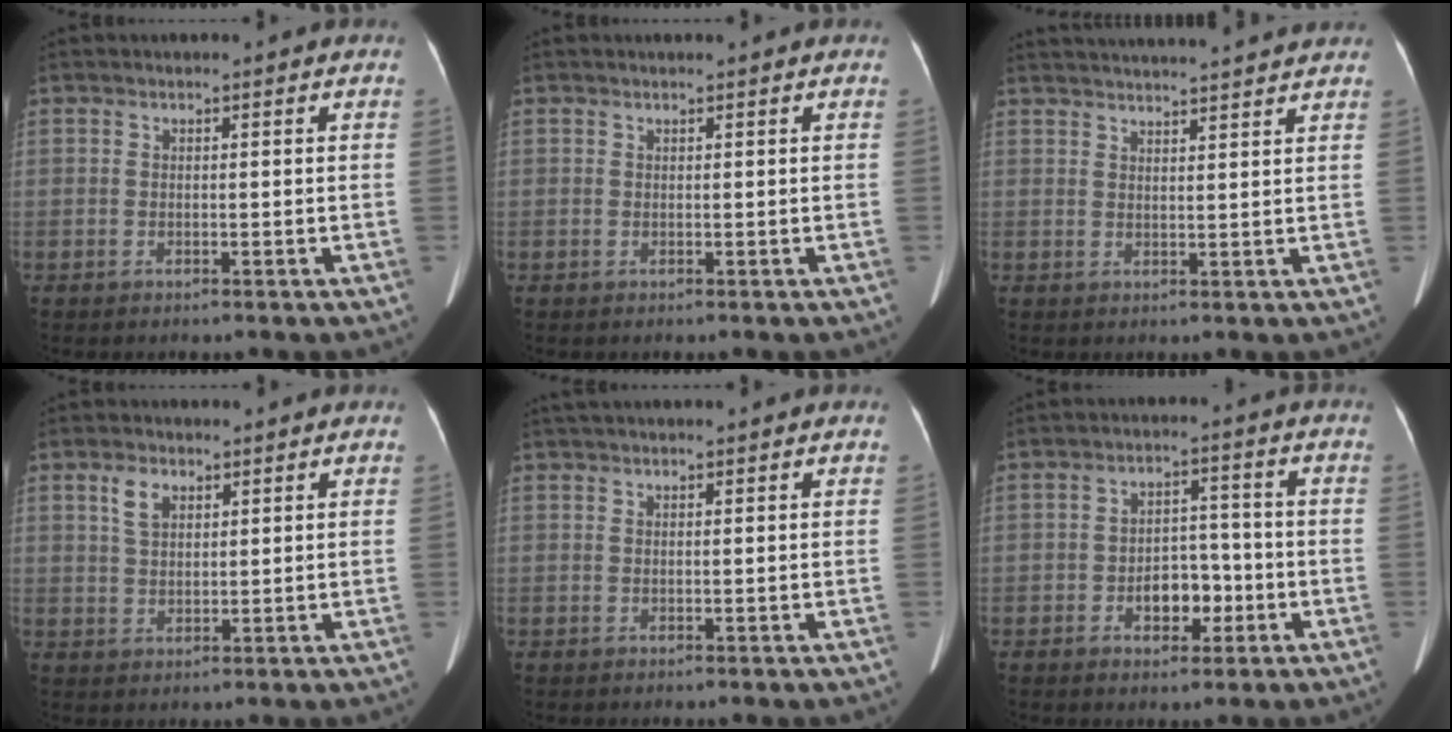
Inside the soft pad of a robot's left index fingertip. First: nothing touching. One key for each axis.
{"total": 1.0, "fx": 1.0, "fy": 0.1, "fz": 0.3, "tx": -0.007, "ty": 0.006, "tz": 0.013}
{"total": 16.0, "fx": 15.2, "fy": 0.1, "fz": 5.1, "tx": -0.081, "ty": 0.005, "tz": 0.203}
{"total": 3.0, "fx": 1.5, "fy": 1.6, "fz": 2.0, "tx": -0.042, "ty": 0.002, "tz": 0.040}
{"total": 5.1, "fx": 4.4, "fy": 0.3, "fz": 2.7, "tx": -0.039, "ty": 0.027, "tz": 0.062}
{"total": 5.4, "fx": -2.4, "fy": 3.2, "fz": 3.6, "tx": -0.052, "ty": 0.006, "tz": -0.033}